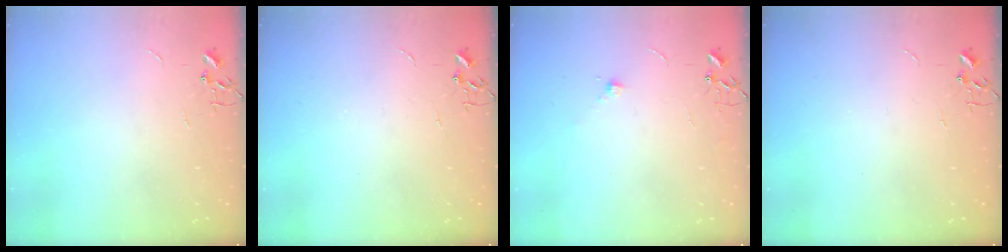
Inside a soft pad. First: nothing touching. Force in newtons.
{"total": 0.0}
{"total": 5.6, "press": 5.6, "slide": 0.7}
{"total": 0.0}